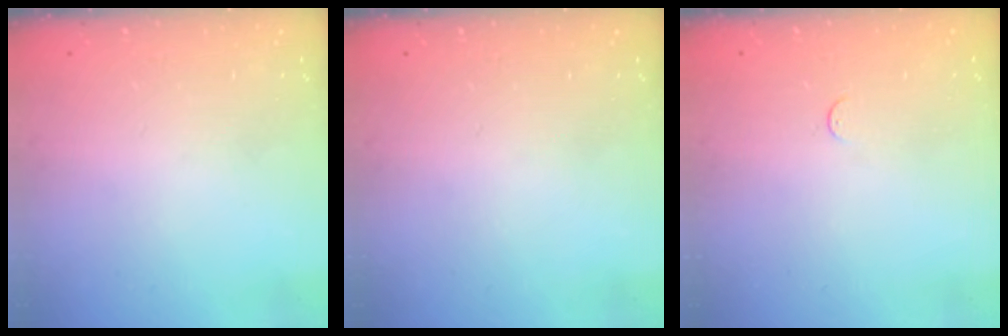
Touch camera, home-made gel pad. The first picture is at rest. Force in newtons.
{"total": 0.0}
{"total": 2.7, "press": 2.7, "slide": 0.4}